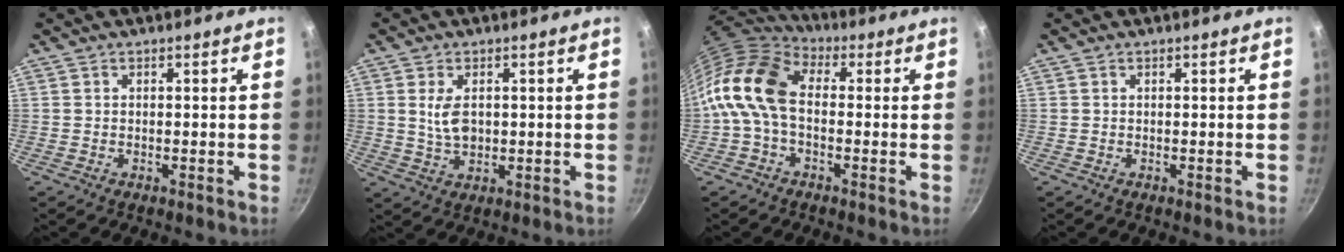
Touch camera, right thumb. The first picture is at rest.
{"total": 5.3, "force": [0.9, 3.2, 4.2], "torque": [-0.070, -0.007, 0.021]}
{"total": 13.8, "force": [-0.8, 9.1, 10.4], "torque": [-0.197, 0.034, -0.038]}
{"total": 0.0}